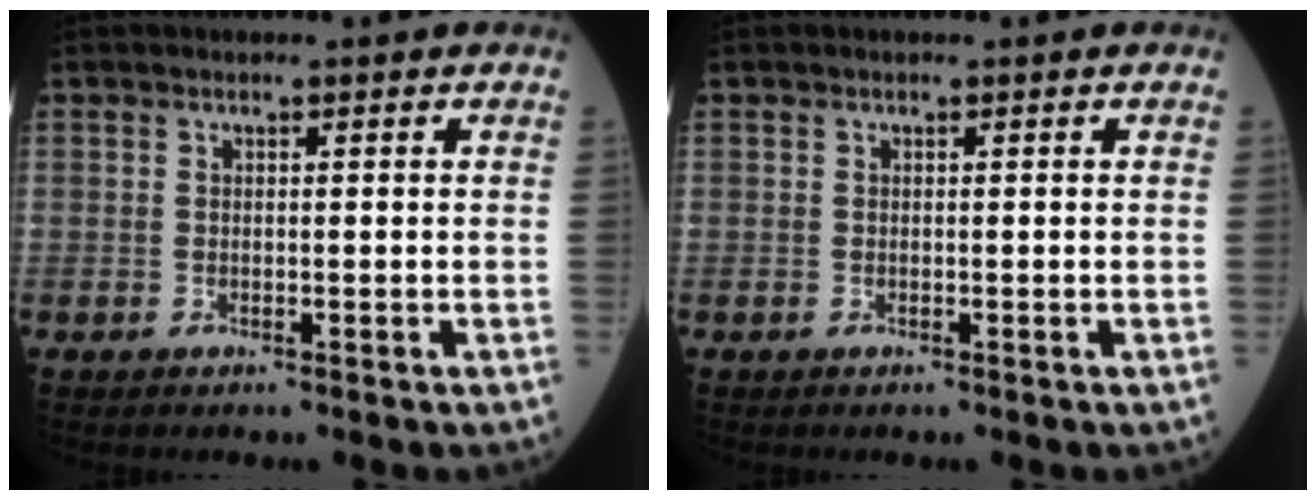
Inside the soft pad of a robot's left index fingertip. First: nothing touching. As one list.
[{"total": 0.0}]